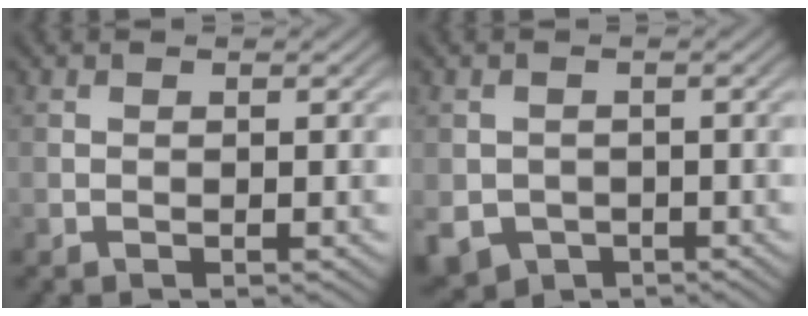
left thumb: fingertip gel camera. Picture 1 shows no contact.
{"total": 4.1, "force": [-1.7, 3.5, 1.4], "torque": [-0.040, -0.019, -0.031]}